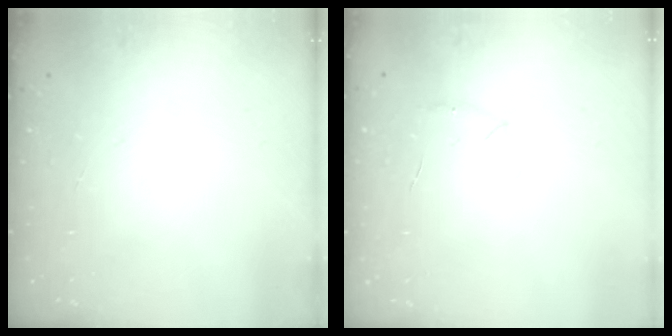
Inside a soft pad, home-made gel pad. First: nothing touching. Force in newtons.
{"total": 4.1, "press": 4.0, "slide": 1.0}